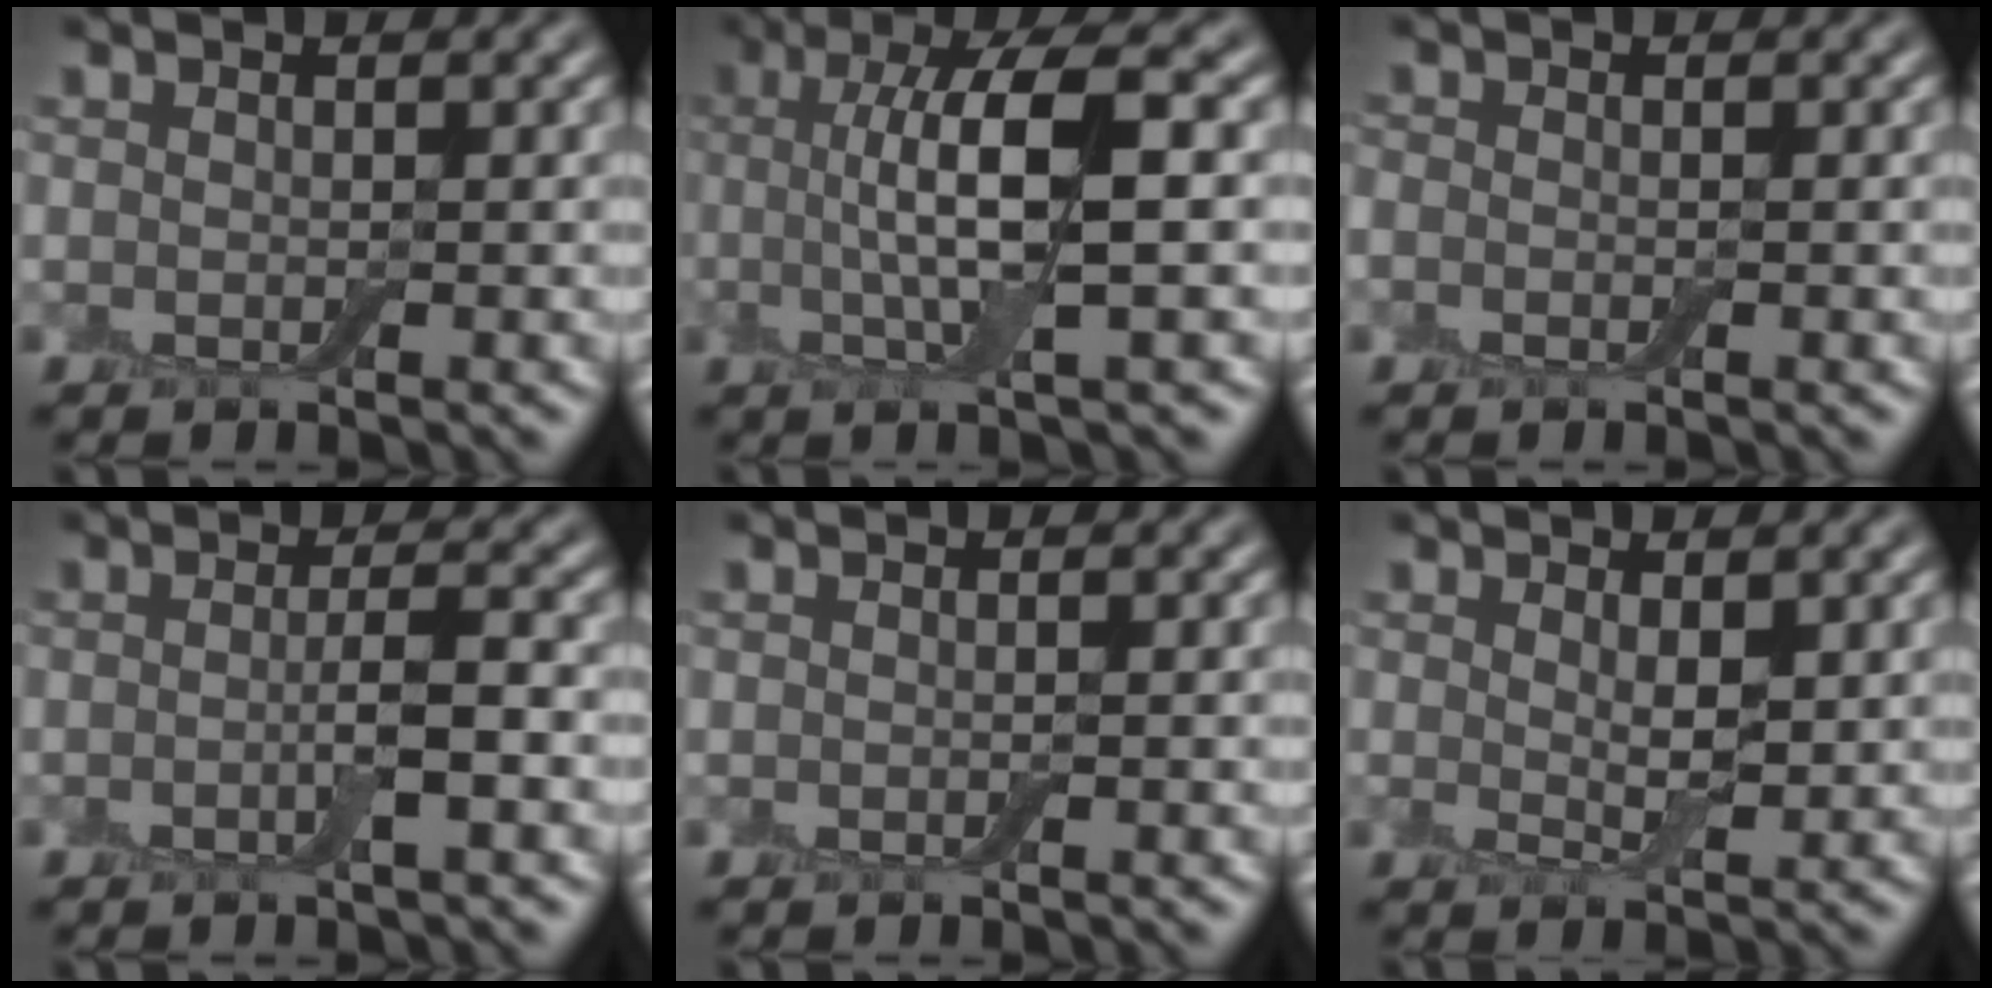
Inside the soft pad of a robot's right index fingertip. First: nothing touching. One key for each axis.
{"total": 7.8, "fx": 0.7, "fy": 1.9, "fz": 7.5, "tx": -0.127, "ty": 0.006, "tz": 0.008}
{"total": 0.7, "fx": -0.3, "fy": 0.5, "fz": 0.4, "tx": -0.009, "ty": -0.002, "tz": -0.008}
{"total": 2.3, "fx": -0.5, "fy": 0.3, "fz": 2.2, "tx": -0.043, "ty": 0.001, "tz": -0.013}
{"total": 0.0}
{"total": 1.8, "fx": 0.8, "fy": 0.5, "fz": 1.6, "tx": -0.030, "ty": -0.009, "tz": 0.016}